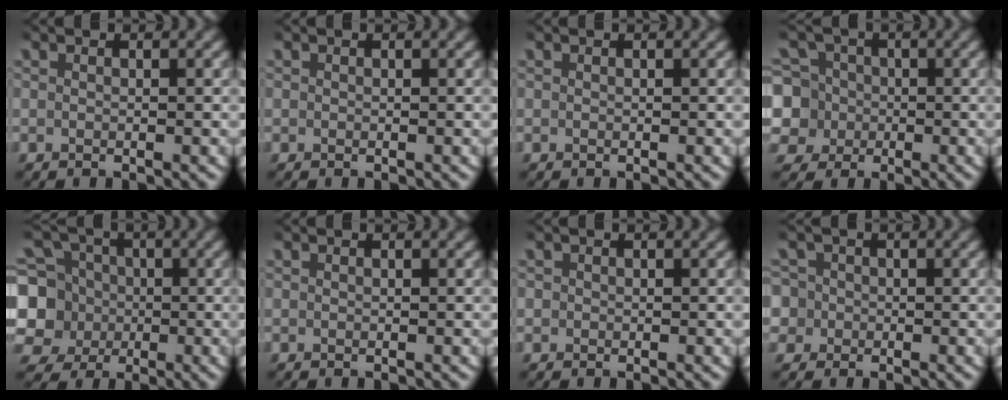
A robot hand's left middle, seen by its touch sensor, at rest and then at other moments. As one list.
[{"total": 0.0}, {"total": 0.0}, {"total": 10.9, "force": [-2.6, 10.2, 2.8], "torque": [-0.090, -0.049, -0.045]}, {"total": 10.4, "force": [-1.5, 9.7, 3.4], "torque": [-0.086, -0.038, -0.027]}, {"total": 0.0}, {"total": 1.1, "force": [0.1, 1.0, 0.2], "torque": [-0.006, -0.001, -0.002]}, {"total": 4.5, "force": [-0.4, 4.3, 1.2], "torque": [-0.034, -0.013, -0.010]}]